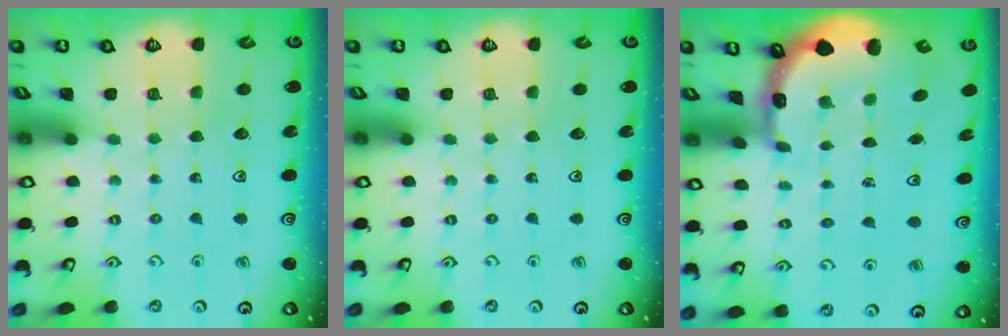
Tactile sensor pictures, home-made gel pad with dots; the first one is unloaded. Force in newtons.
{"total": 0.0}
{"total": 2.1, "press": 1.9, "slide": 1.0}